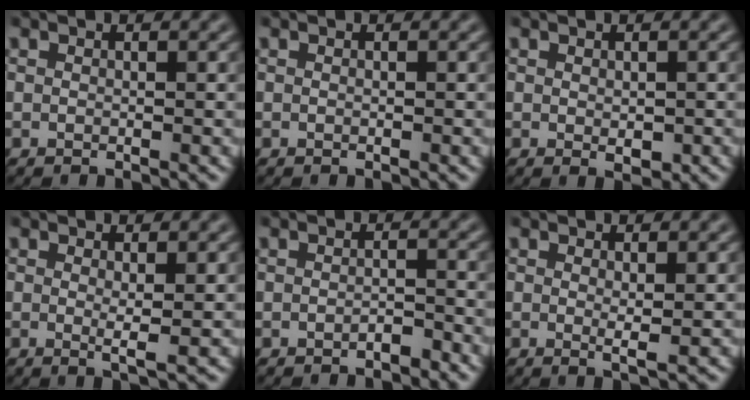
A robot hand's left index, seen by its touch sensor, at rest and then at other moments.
{"total": 0.0}
{"total": 1.4, "force": [-0.2, 0.7, 1.2], "torque": [-0.016, -0.007, 0.002]}
{"total": 1.8, "force": [0.3, 0.2, 1.8], "torque": [-0.029, -0.009, 0.003]}
{"total": 1.1, "force": [-0.8, 0.3, 0.6], "torque": [-0.009, 0.003, -0.014]}
{"total": 1.4, "force": [0.3, 0.1, 1.4], "torque": [-0.023, -0.006, 0.003]}